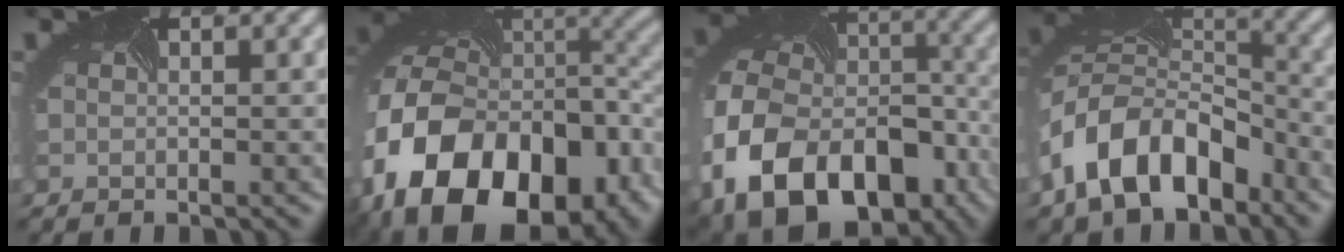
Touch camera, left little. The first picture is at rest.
{"total": 18.4, "force": [-6.6, 13.2, 10.9], "torque": [-0.236, -0.040, -0.094]}
{"total": 16.2, "force": [-7.1, 11.3, 9.2], "torque": [-0.202, -0.033, -0.108]}
{"total": 10.0, "force": [-4.7, 6.3, 6.3], "torque": [-0.121, 0.007, -0.094]}